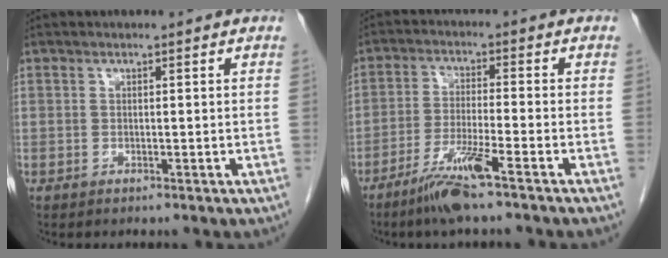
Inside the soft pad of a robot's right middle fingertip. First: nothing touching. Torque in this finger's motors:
{"motor_torque": [0.75, -0.92, 0.12, 0.05]}